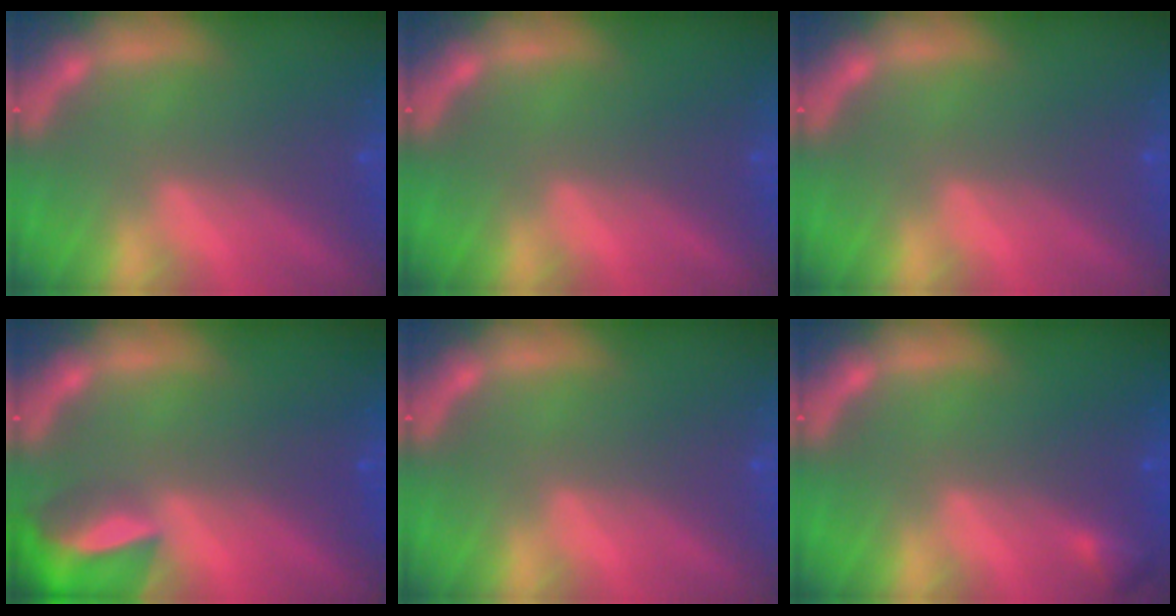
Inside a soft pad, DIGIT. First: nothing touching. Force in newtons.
{"total": 0.0}
{"total": 0.0}
{"total": 6.4}
{"total": 0.0}
{"total": 0.9}